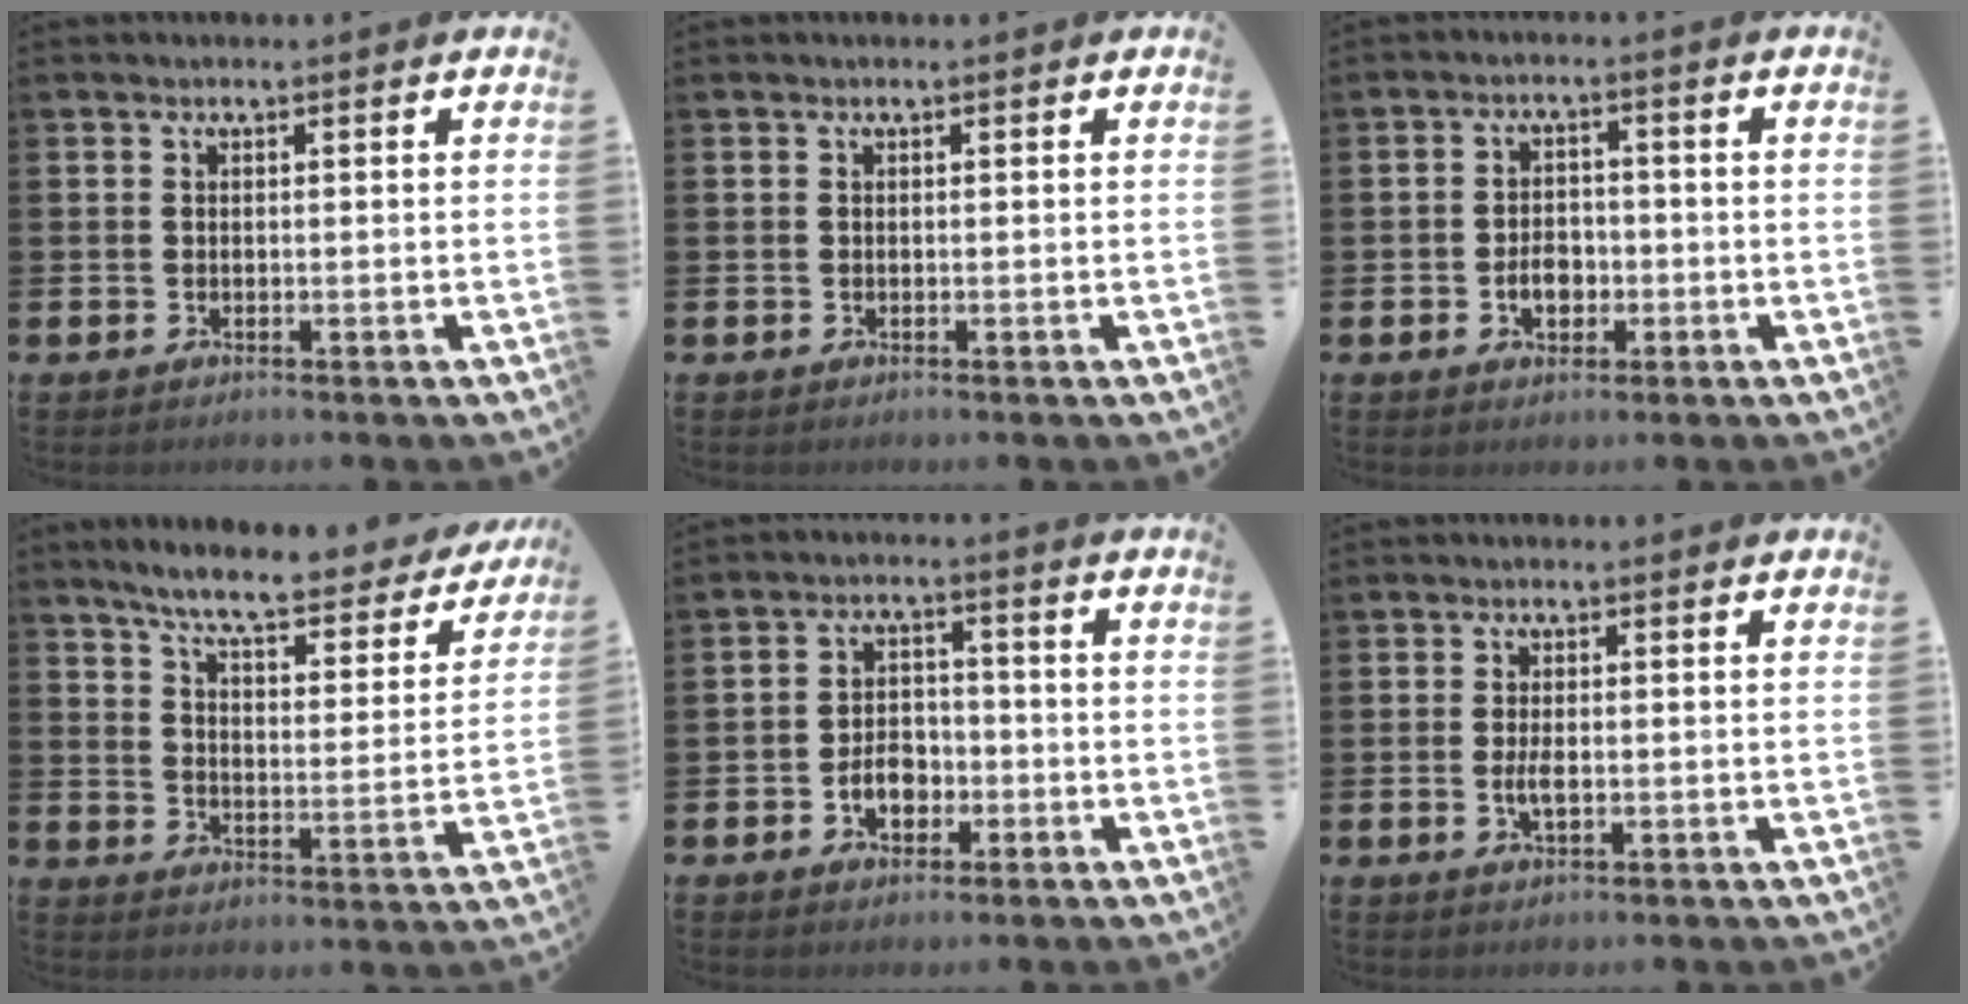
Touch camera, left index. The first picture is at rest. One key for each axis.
{"total": 0.0}
{"total": 3.5, "fx": -1.1, "fy": 2.5, "fz": 2.2, "tx": -0.020, "ty": -0.007, "tz": -0.028}
{"total": 7.2, "fx": 6.5, "fy": 0.9, "fz": 3.1, "tx": -0.079, "ty": -0.047, "tz": 0.104}
{"total": 4.2, "fx": -1.5, "fy": 3.0, "fz": 2.5, "tx": -0.025, "ty": -0.003, "tz": -0.036}
{"total": 2.4, "fx": -0.3, "fy": 1.0, "fz": 2.2, "tx": -0.033, "ty": -0.003, "tz": -0.007}